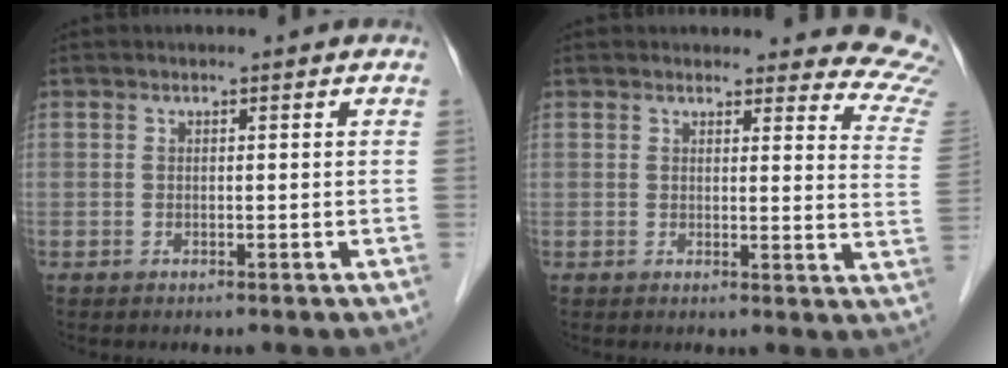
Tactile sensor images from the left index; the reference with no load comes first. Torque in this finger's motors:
{"motor_torque": [0.78, -1.04, 0.25, 0.03]}